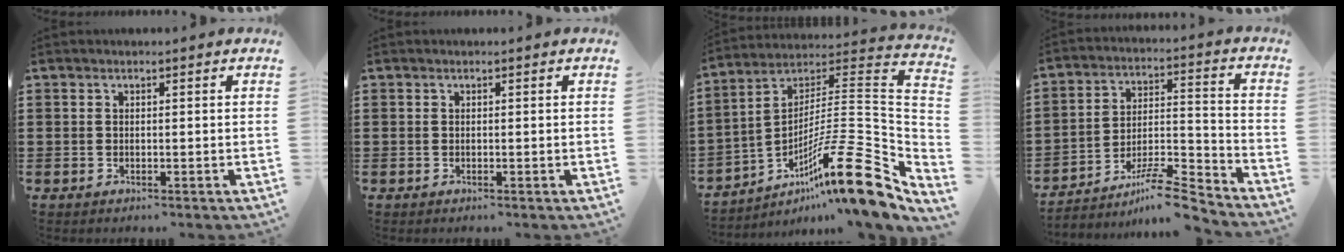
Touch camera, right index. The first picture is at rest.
{"total": 0.0}
{"total": 17.5, "force": [-8.9, 2.4, 14.9], "torque": [-0.229, 0.000, -0.156]}
{"total": 9.6, "force": [-8.1, 1.3, 5.0], "torque": [-0.074, 0.020, -0.150]}